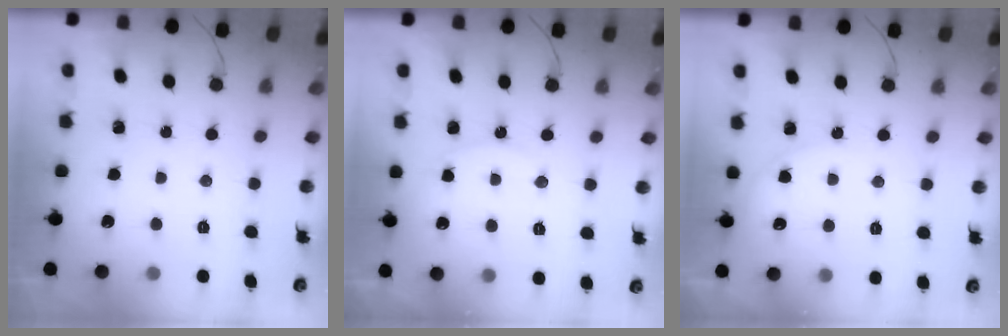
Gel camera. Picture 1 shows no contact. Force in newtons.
{"total": 8.8, "press": 8.8, "slide": 0.6}
{"total": 4.9, "press": 4.9, "slide": 0.5}